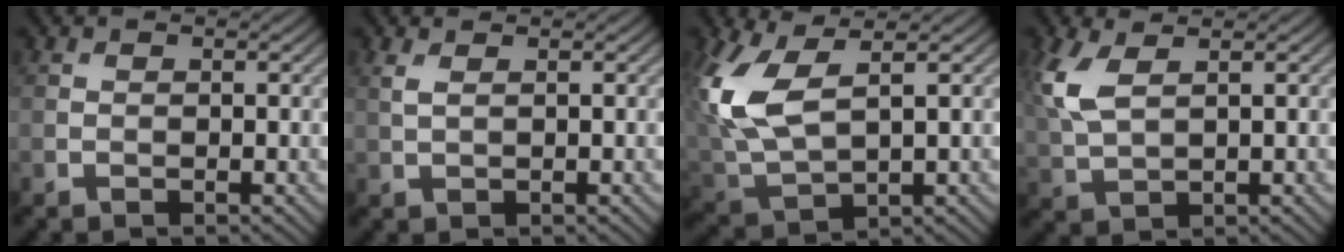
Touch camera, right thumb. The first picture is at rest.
{"total": 1.4, "force": [0.8, 0.4, 1.1], "torque": [-0.032, 0.002, 0.017]}
{"total": 9.9, "force": [3.0, 4.8, 8.1], "torque": [-0.207, -0.001, 0.059]}
{"total": 5.9, "force": [2.3, 2.7, 4.7], "torque": [-0.128, 0.009, 0.047]}